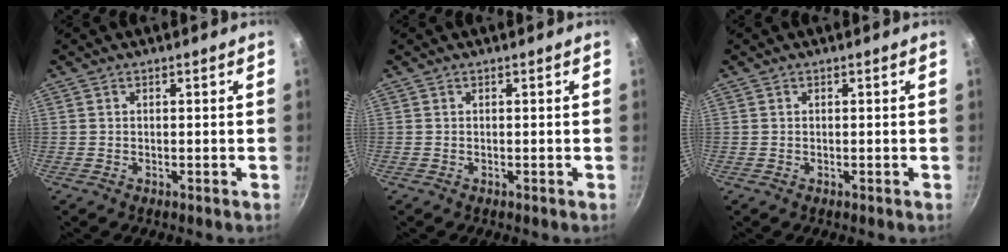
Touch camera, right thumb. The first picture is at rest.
{"total": 0.0}
{"total": 0.0}